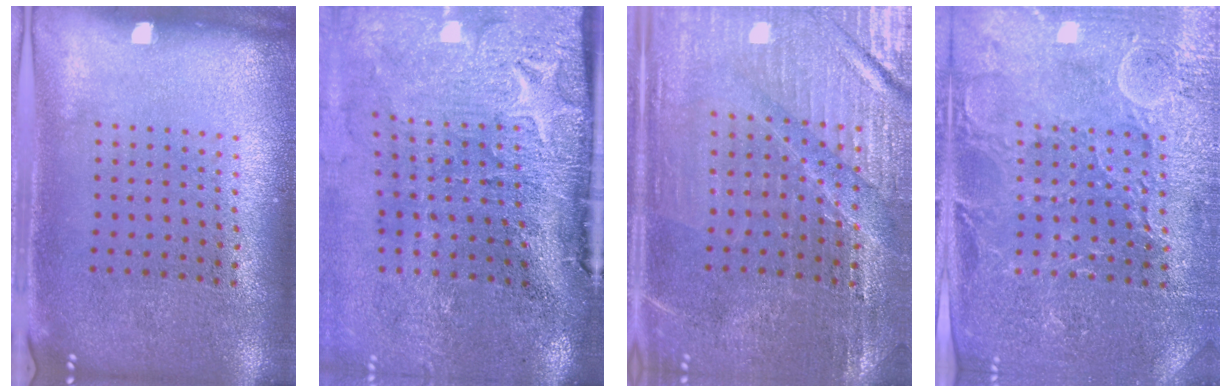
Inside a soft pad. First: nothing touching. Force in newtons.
{"total": 5.0, "press": 4.0, "slide": 3.1}
{"total": 3.2, "press": 3.1, "slide": 0.5}
{"total": 3.6, "press": 3.6, "slide": 0.7}